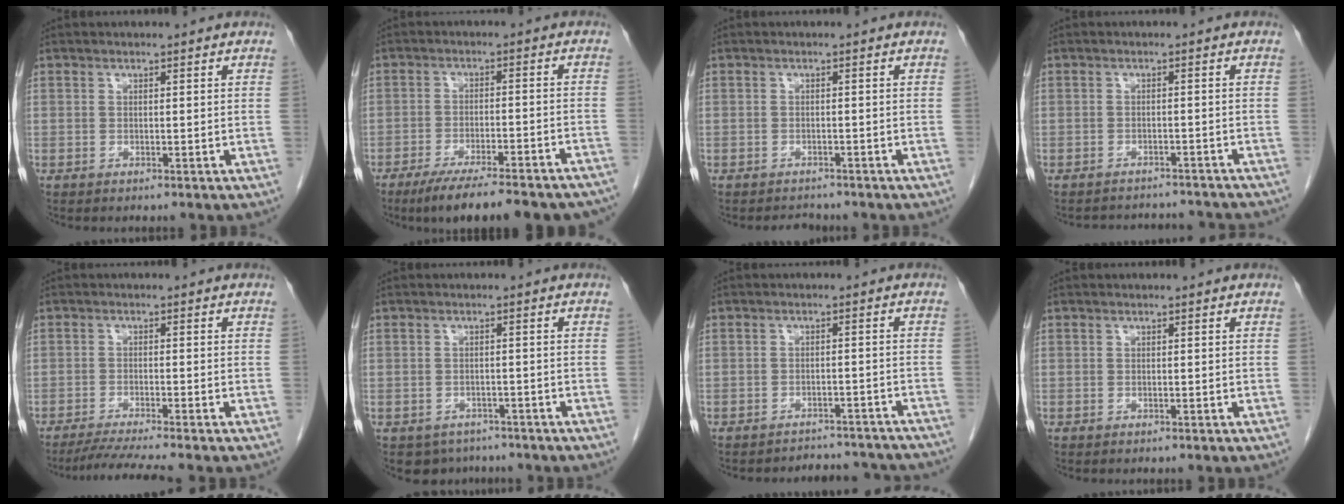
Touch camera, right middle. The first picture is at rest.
{"total": 18.6, "force": [-15.9, 2.6, 9.2], "torque": [-0.090, -0.007, -0.213]}
{"total": 1.9, "force": [-1.8, 0.6, 0.0], "torque": [-0.003, -0.005, -0.026]}
{"total": 8.9, "force": [-8.6, 1.8, 1.4], "torque": [-0.021, 0.011, -0.095]}
{"total": 5.9, "force": [-5.0, -1.4, 2.8], "torque": [-0.046, -0.022, -0.085]}
{"total": 4.1, "force": [-3.1, 2.7, 0.2], "torque": [0.002, 0.005, -0.042]}
{"total": 9.8, "force": [-9.5, 2.2, 1.0], "torque": [-0.005, 0.015, -0.099]}
{"total": 0.0}